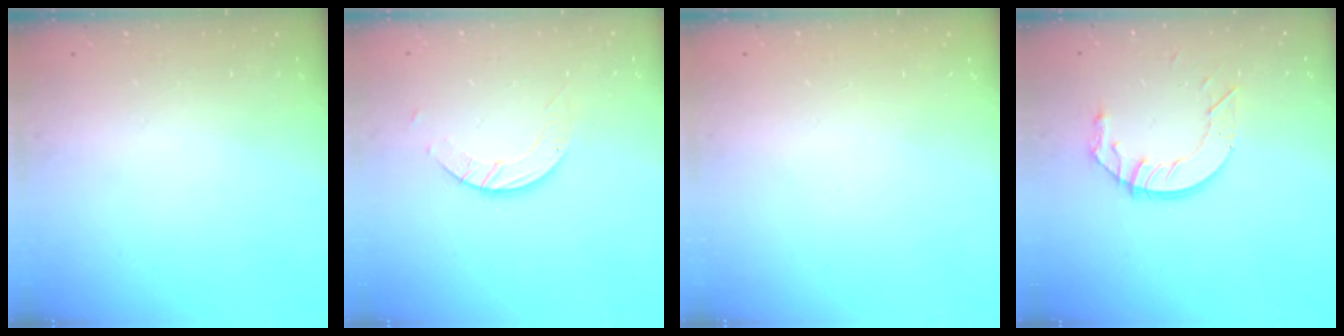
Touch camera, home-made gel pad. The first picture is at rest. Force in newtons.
{"total": 5.1, "press": 5.1, "slide": 0.2}
{"total": 0.0}
{"total": 8.9, "press": 8.9, "slide": 0.7}